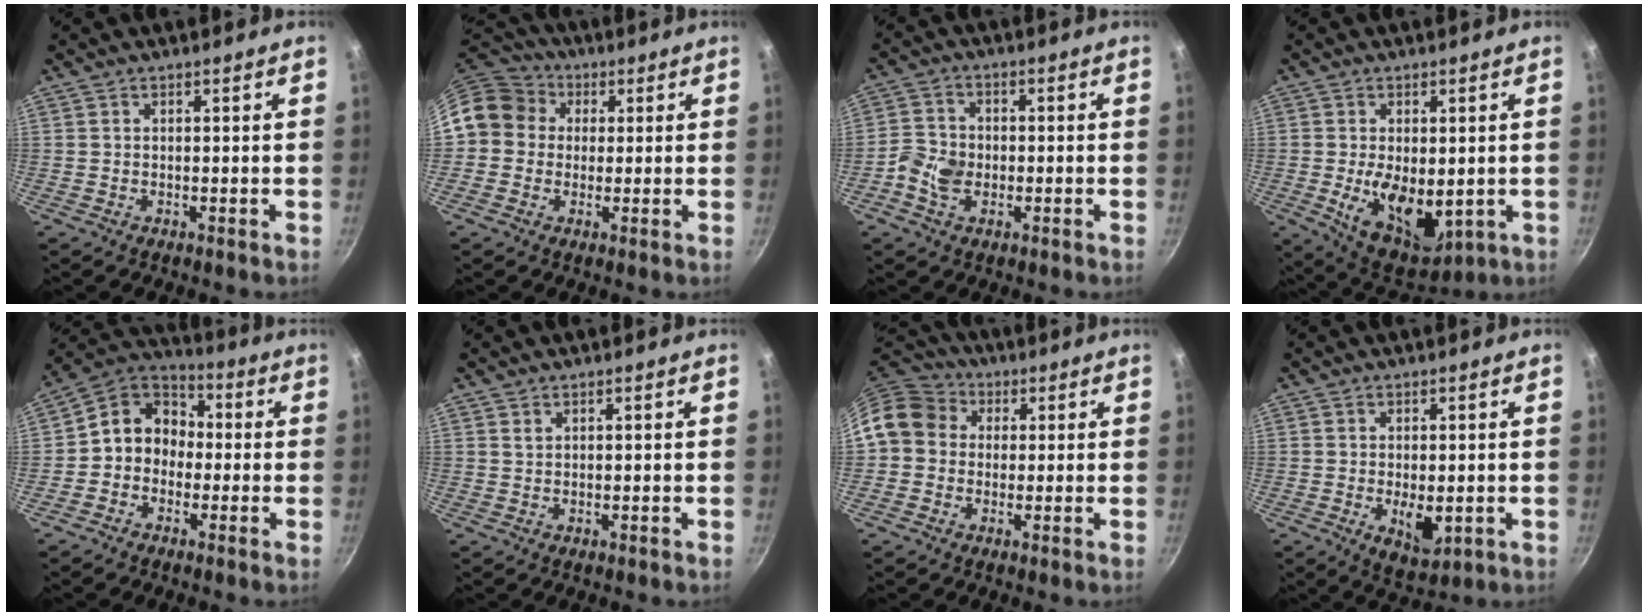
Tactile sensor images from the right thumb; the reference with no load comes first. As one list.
[{"total": 11.0, "force": [1.8, 9.8, 4.6], "torque": [-0.057, 0.027, 0.012]}, {"total": 6.0, "force": [-1.7, 4.5, 3.6], "torque": [-0.069, 0.016, -0.046]}, {"total": 12.2, "force": [-1.1, 7.2, 9.8], "torque": [-0.138, -0.021, 0.003]}, {"total": 9.9, "force": [-1.0, 8.4, 5.1], "torque": [-0.043, 0.041, -0.043]}, {"total": 0.7, "force": [0.6, 0.3, 0.3], "torque": [-0.005, -0.003, 0.012]}, {"total": 10.3, "force": [1.6, 8.9, 4.9], "torque": [-0.059, 0.024, 0.009]}, {"total": 6.2, "force": [-0.9, 3.5, 5.1], "torque": [-0.065, -0.014, -0.004]}]